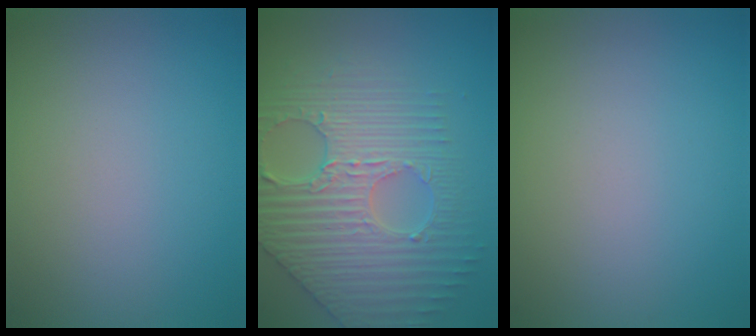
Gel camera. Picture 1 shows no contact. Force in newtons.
{"total": 6.1, "press": 5.3, "slide": 2.9}
{"total": 0.0}